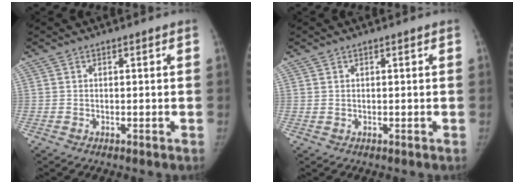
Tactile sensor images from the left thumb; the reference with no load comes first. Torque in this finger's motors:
{"motor_torque": [-0.03, -0.02, 0.21, -0.30, -0.07]}